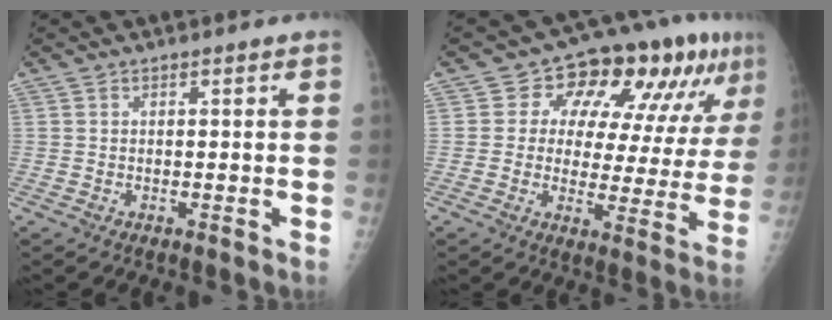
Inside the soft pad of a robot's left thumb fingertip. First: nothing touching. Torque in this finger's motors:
{"motor_torque": [0.32, 0.36, -0.17, -0.03, 0.07]}